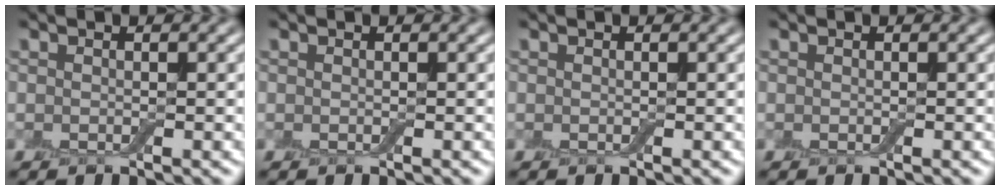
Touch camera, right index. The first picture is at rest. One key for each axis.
{"total": 0.0}
{"total": 0.0}
{"total": 0.0}